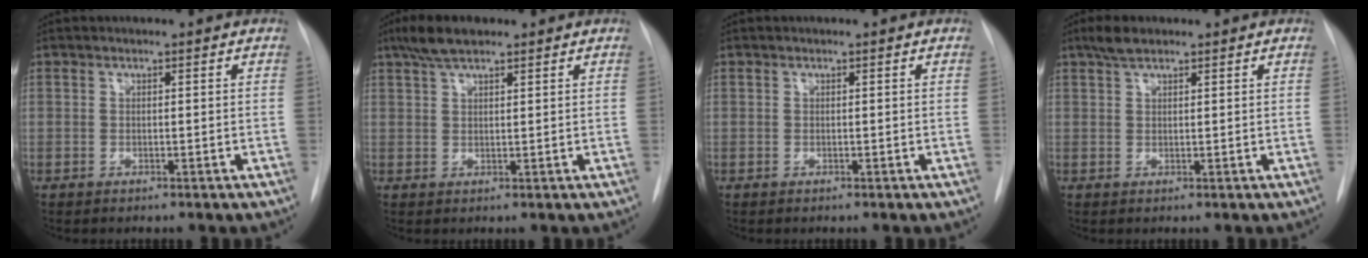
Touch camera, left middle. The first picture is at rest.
{"total": 4.9, "force": [3.6, 1.4, 3.1], "torque": [-0.066, 0.015, 0.065]}
{"total": 0.0}
{"total": 2.8, "force": [2.1, 0.9, 1.6], "torque": [-0.033, 0.009, 0.038]}